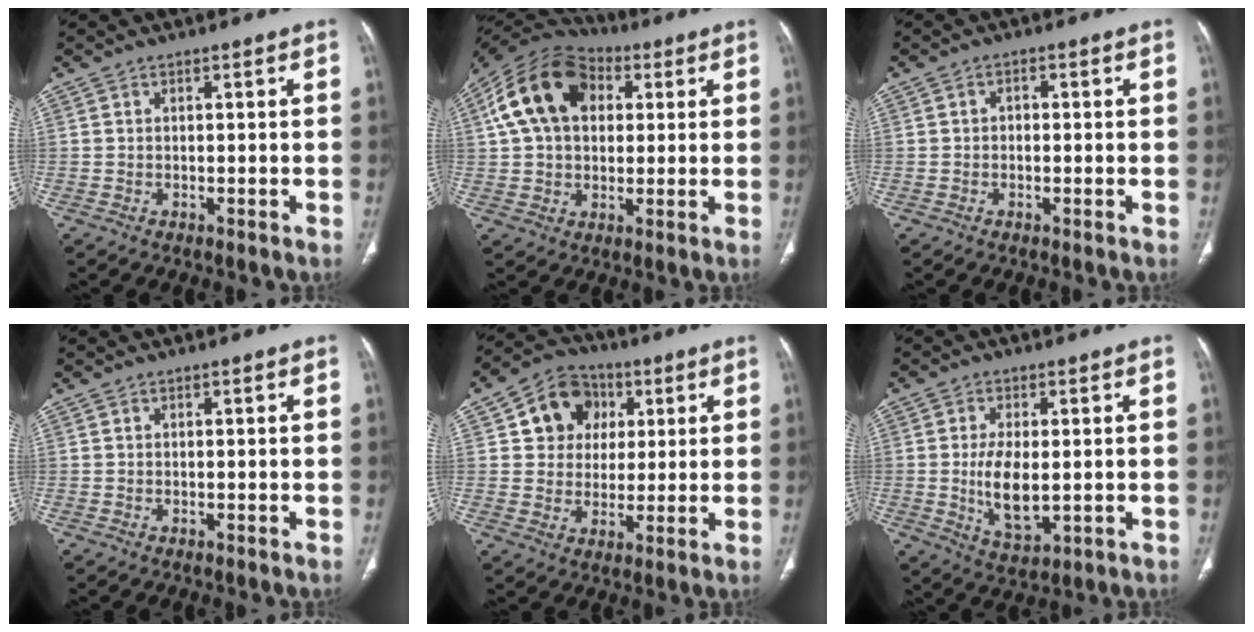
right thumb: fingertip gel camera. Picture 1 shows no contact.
{"total": 18.0, "force": [4.6, 12.4, 12.1], "torque": [-0.214, 0.020, 0.073]}
{"total": 1.3, "force": [-0.1, 1.1, 0.8], "torque": [-0.007, 0.006, -0.006]}
{"total": 0.0}
{"total": 11.2, "force": [3.5, 9.7, 4.5], "torque": [-0.034, -0.002, 0.055]}
{"total": 8.4, "force": [-0.3, 4.1, 7.3], "torque": [-0.129, -0.014, 0.006]}